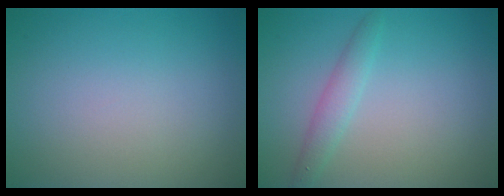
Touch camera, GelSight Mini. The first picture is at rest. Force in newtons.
{"total": 1.8, "press": 1.8, "slide": 0.0}